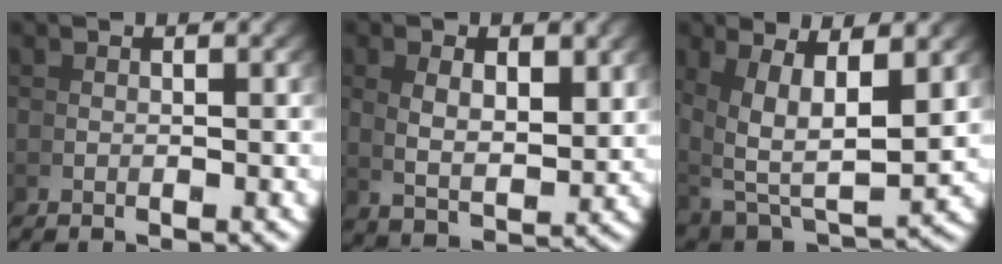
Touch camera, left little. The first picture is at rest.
{"total": 3.7, "force": [1.4, 1.5, 3.0], "torque": [-0.053, -0.010, 0.036]}
{"total": 8.2, "force": [0.8, 4.9, 6.6], "torque": [-0.140, -0.046, 0.042]}